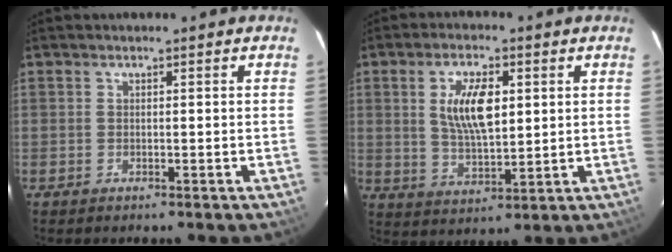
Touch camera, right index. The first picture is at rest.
{"total": 9.5, "force": [2.3, 4.1, 8.3], "torque": [-0.155, 0.003, 0.047]}